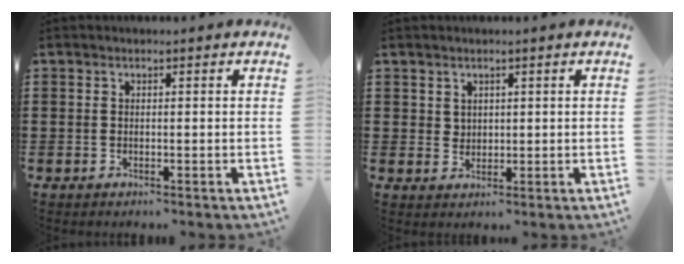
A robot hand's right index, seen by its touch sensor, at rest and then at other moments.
{"total": 2.0, "force": [1.3, 1.4, 0.2], "torque": [-0.009, 0.008, 0.026]}